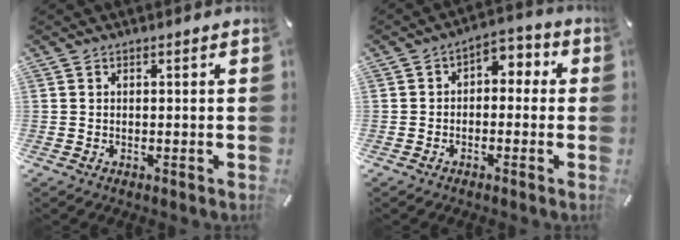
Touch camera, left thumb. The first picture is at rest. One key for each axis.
{"total": 3.8, "fx": -1.4, "fy": 2.9, "fz": 2.1, "tx": -0.030, "ty": 0.012, "tz": -0.033}